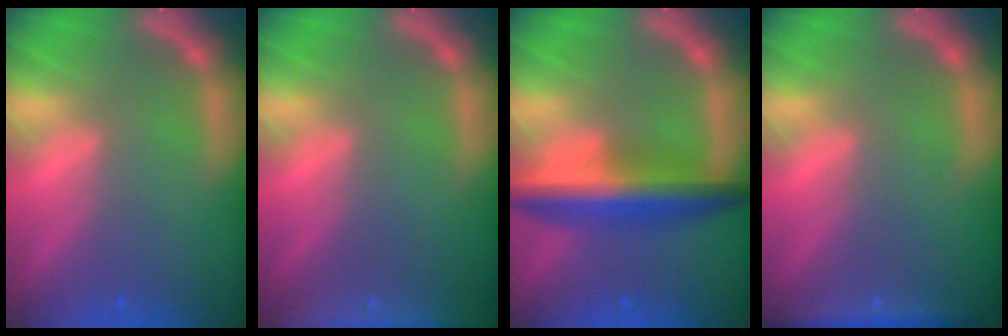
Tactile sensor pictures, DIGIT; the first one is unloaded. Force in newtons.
{"total": 9.0}
{"total": 7.0}
{"total": 2.9}